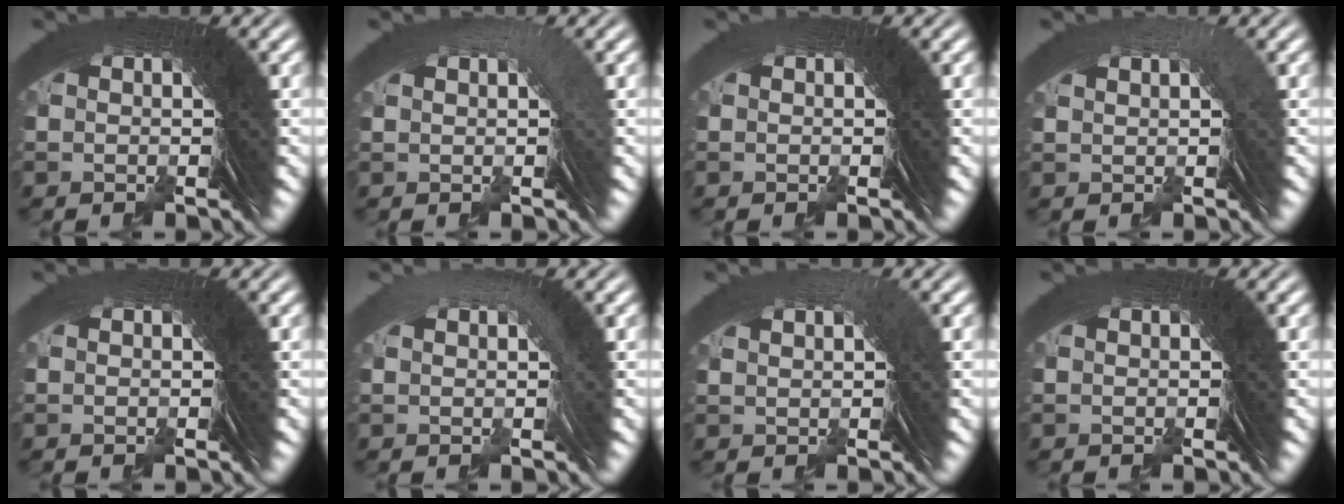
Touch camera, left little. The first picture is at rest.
{"total": 0.6, "force": [-0.2, -0.5, -0.2], "torque": [0.019, 0.011, -0.003]}
{"total": 1.2, "force": [-0.5, -0.8, -0.8], "torque": [0.019, 0.003, -0.005]}
{"total": 0.9, "force": [-0.1, -0.7, -0.5], "torque": [0.024, 0.007, 0.003]}
{"total": 0.8, "force": [-0.3, -0.5, -0.6], "torque": [0.014, 0.003, -0.004]}
{"total": 0.9, "force": [-0.3, -0.5, -0.7], "torque": [0.021, 0.007, -0.002]}
{"total": 1.1, "force": [0.1, -0.9, -0.7], "torque": [0.025, 0.007, 0.006]}
{"total": 0.5, "force": [-0.2, -0.4, -0.3], "torque": [0.010, 0.002, -0.003]}